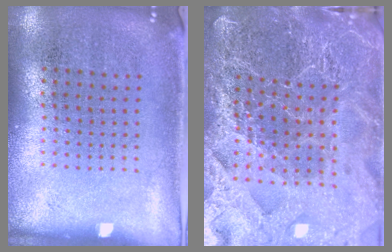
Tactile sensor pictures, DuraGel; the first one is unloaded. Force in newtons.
{"total": 5.0, "press": 4.6, "slide": 2.0}